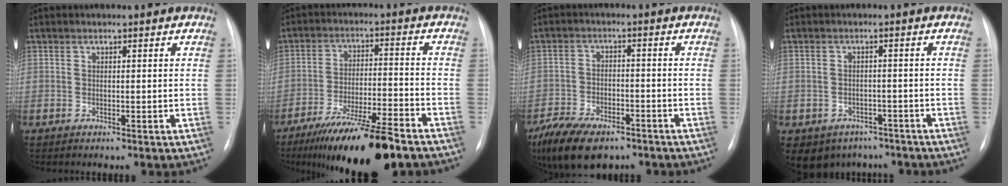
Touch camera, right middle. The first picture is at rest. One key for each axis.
{"total": 14.8, "fx": -11.3, "fy": 1.0, "fz": 9.5, "tx": -0.158, "ty": -0.025, "tz": -0.186}
{"total": 11.6, "fx": -8.4, "fy": 5.0, "fz": 6.3, "tx": -0.120, "ty": -0.011, "tz": -0.135}
{"total": 7.7, "fx": -5.4, "fy": 5.4, "fz": 1.2, "tx": -0.025, "ty": 0.009, "tz": -0.062}